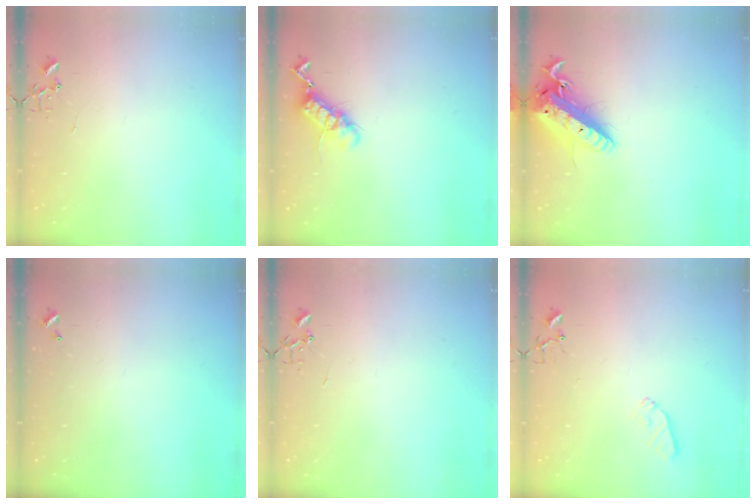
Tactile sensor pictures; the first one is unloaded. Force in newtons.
{"total": 11.7, "press": 11.7, "slide": 0.9}
{"total": 16.9, "press": 16.6, "slide": 3.2}
{"total": 0.0}
{"total": 0.0}
{"total": 6.2, "press": 6.2, "slide": 0.9}